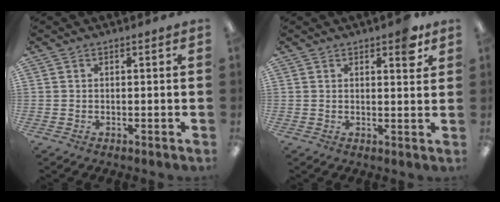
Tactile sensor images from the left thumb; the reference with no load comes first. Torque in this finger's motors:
{"motor_torque": [0.42, 0.34, 0.48, -0.31, 0.00]}